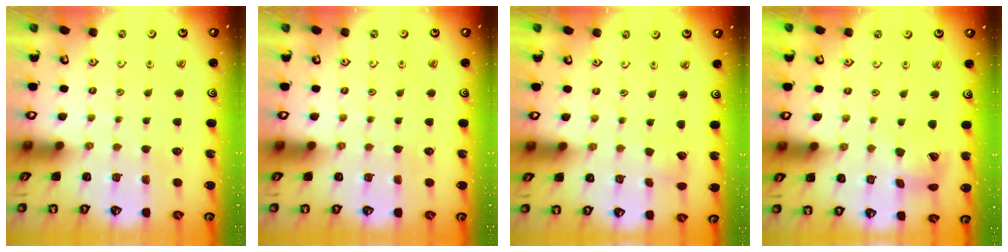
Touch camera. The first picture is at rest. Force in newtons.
{"total": 0.0}
{"total": 3.5, "press": 3.5, "slide": 0.4}
{"total": 10.4, "press": 10.4, "slide": 1.3}